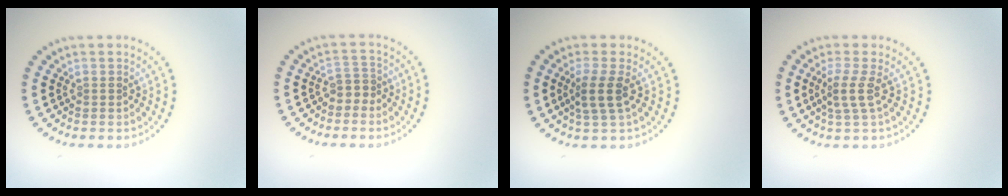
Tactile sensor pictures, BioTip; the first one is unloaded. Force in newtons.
{"total": 1.6, "press": 1.2, "slide": 1.0}
{"total": 2.6, "press": 2.1, "slide": 1.5}
{"total": 2.1, "press": 1.5, "slide": 1.4}